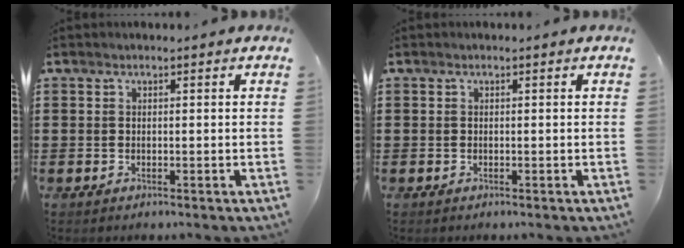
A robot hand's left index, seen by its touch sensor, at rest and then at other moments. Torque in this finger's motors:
{"motor_torque": [-0.01, -0.01, 0.00, 0.00]}